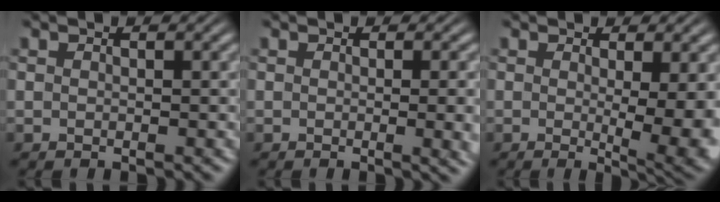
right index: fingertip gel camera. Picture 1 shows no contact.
{"total": 2.3, "force": [-0.1, 0.1, 2.3], "torque": [-0.021, 0.002, -0.006]}
{"total": 6.0, "force": [-0.8, 1.5, 5.7], "torque": [-0.073, -0.020, -0.007]}